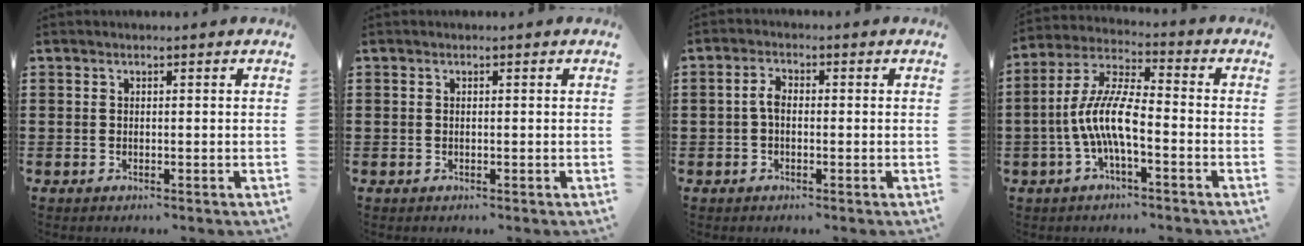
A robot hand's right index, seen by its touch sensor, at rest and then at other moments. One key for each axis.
{"total": 0.0}
{"total": 2.9, "fx": -0.3, "fy": 1.5, "fz": 2.4, "tx": -0.056, "ty": 0.002, "tz": -0.009}
{"total": 9.1, "fx": -2.7, "fy": 2.5, "fz": 8.4, "tx": -0.198, "ty": -0.015, "tz": -0.060}